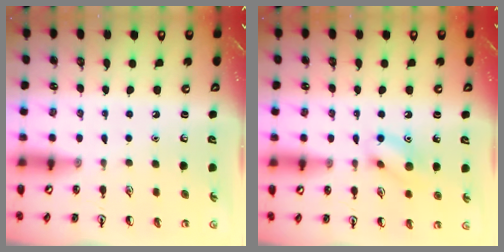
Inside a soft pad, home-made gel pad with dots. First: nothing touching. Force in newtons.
{"total": 9.5, "press": 9.5, "slide": 0.6}